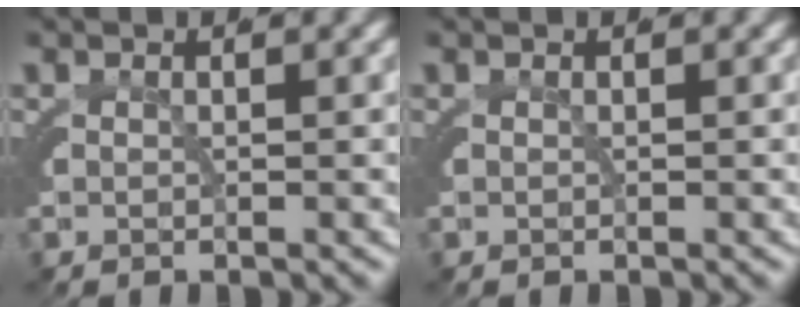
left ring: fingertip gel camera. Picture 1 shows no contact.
{"total": 0.0}